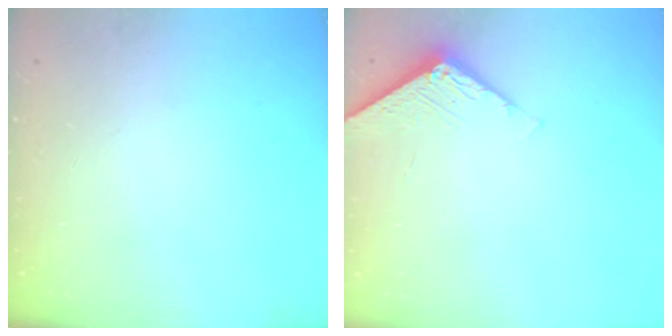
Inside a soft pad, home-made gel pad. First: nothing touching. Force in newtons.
{"total": 3.6, "press": 3.6, "slide": 0.3}